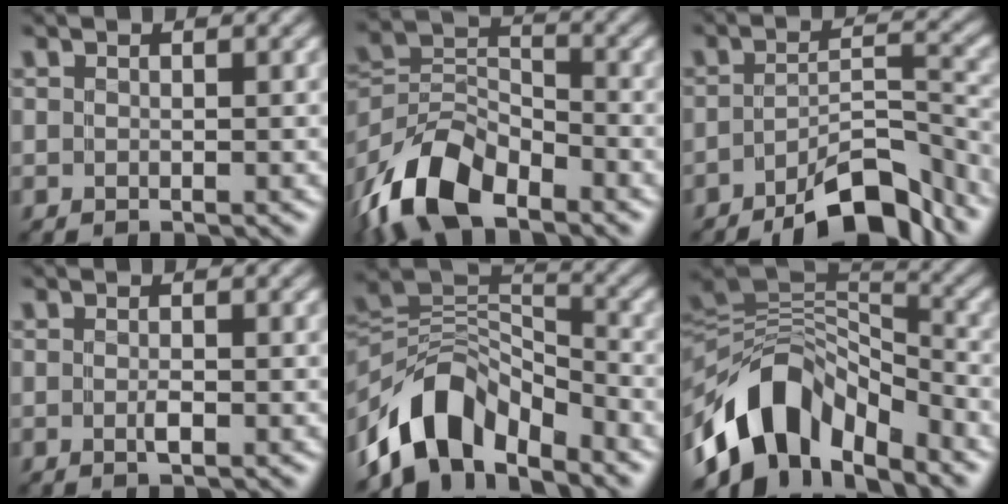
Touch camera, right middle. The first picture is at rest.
{"total": 9.0, "force": [-6.3, 4.5, 4.6], "torque": [-0.096, 0.003, -0.134]}
{"total": 8.0, "force": [-5.8, 2.2, 5.1], "torque": [-0.071, 0.008, -0.095]}
{"total": 0.8, "force": [-0.3, 0.2, 0.7], "torque": [-0.017, -0.001, -0.005]}
{"total": 8.5, "force": [-6.0, 4.5, 4.1], "torque": [-0.059, 0.009, -0.118]}
{"total": 10.1, "force": [-6.0, 5.8, 5.6], "torque": [-0.088, 0.010, -0.112]}